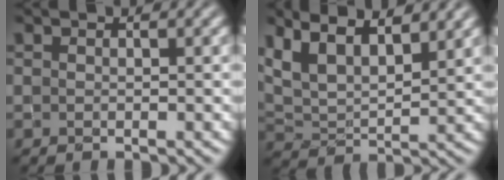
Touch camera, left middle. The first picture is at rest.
{"total": 8.2, "force": [5.3, 3.3, 5.2], "torque": [-0.108, 0.029, 0.087]}